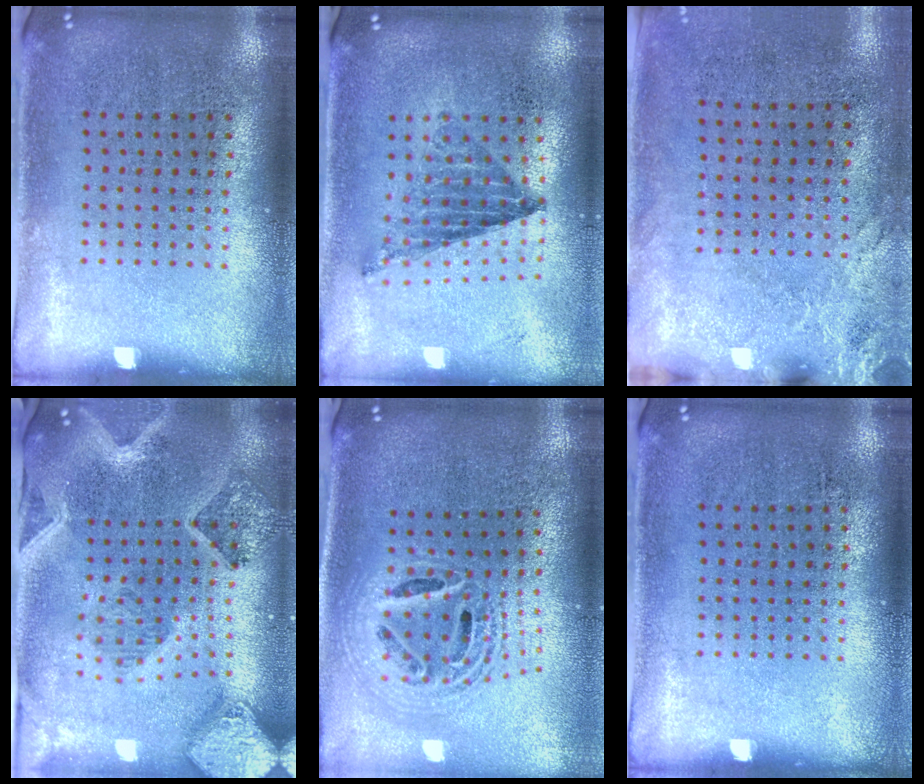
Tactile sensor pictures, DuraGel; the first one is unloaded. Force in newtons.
{"total": 0.8, "press": 0.8, "slide": 0.2}
{"total": 2.5, "press": 2.1, "slide": 1.5}
{"total": 2.9, "press": 2.6, "slide": 1.3}
{"total": 2.2, "press": 1.6, "slide": 1.4}
{"total": 0.0}